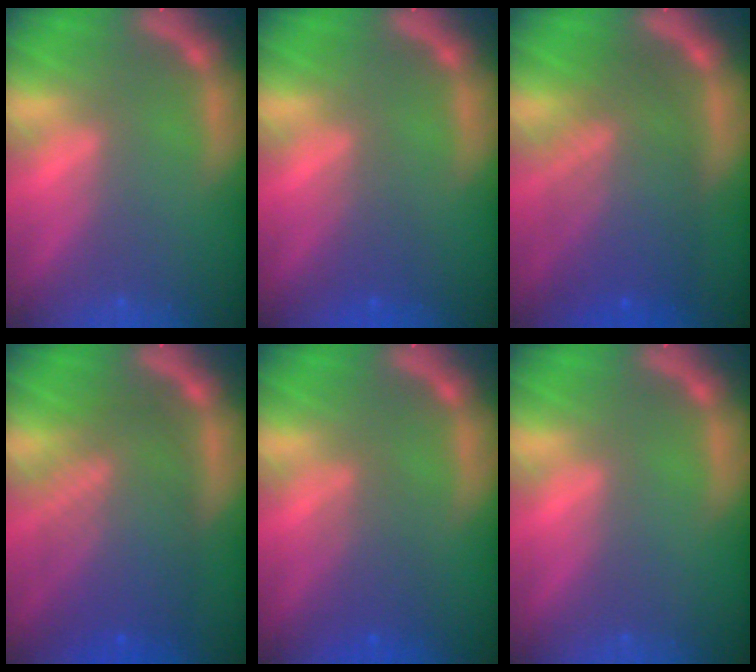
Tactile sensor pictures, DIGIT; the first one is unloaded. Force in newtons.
{"total": 2.0}
{"total": 8.6}
{"total": 9.0}
{"total": 3.1}
{"total": 0.0}